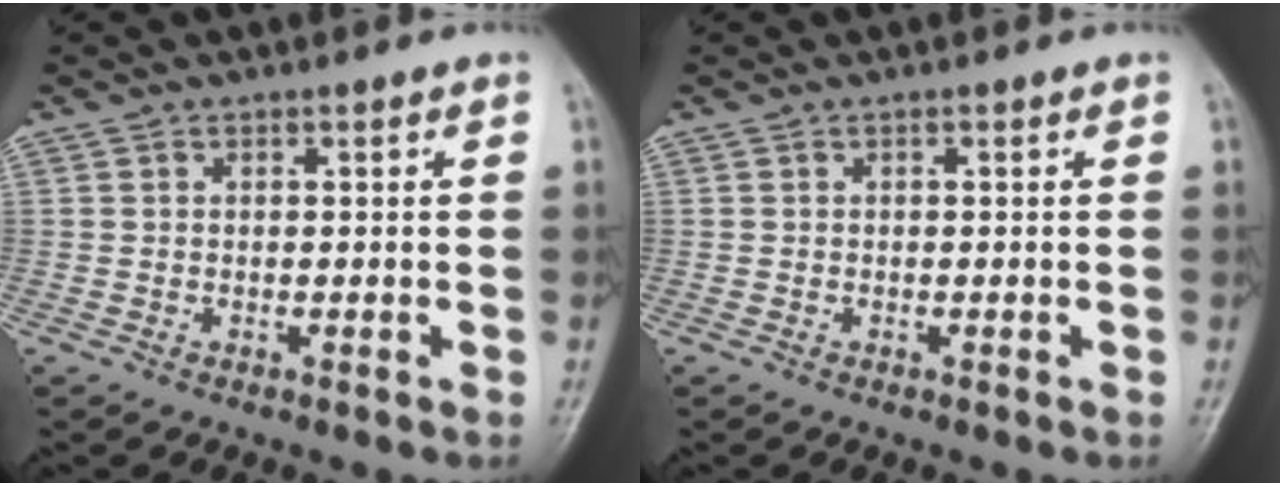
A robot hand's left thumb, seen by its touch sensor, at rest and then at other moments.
{"total": 0.0}